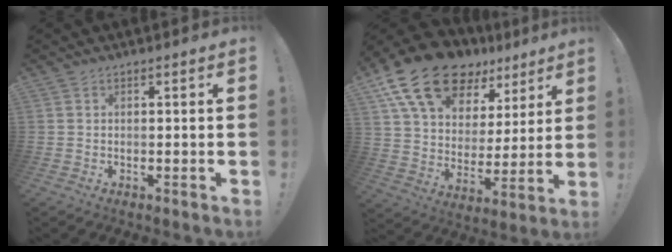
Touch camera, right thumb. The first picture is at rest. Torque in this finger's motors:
{"motor_torque": [1.52, 3.49, 0.39, 0.46, 0.52]}